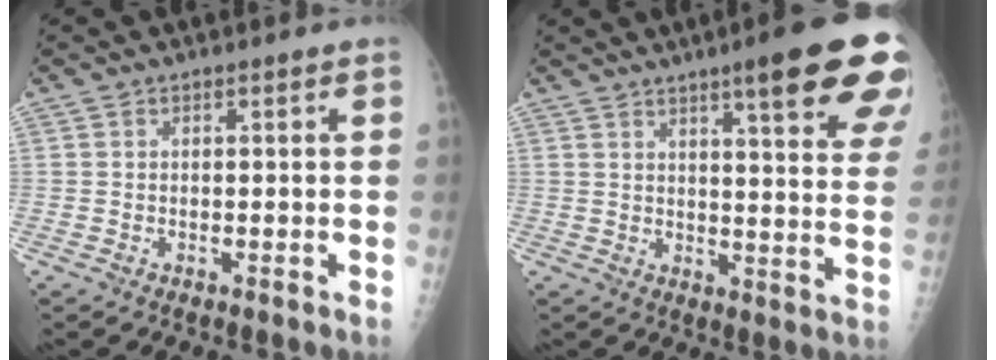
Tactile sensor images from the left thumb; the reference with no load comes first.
{"total": 19.7, "force": [12.4, 2.9, 15.1], "torque": [-0.174, -0.046, 0.148]}